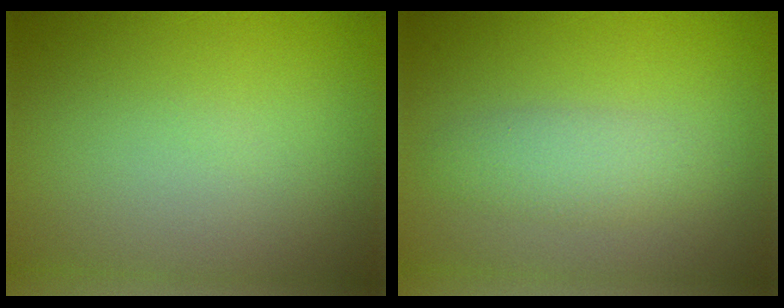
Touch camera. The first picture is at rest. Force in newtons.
{"total": 2.4, "press": 2.4, "slide": 0.1}